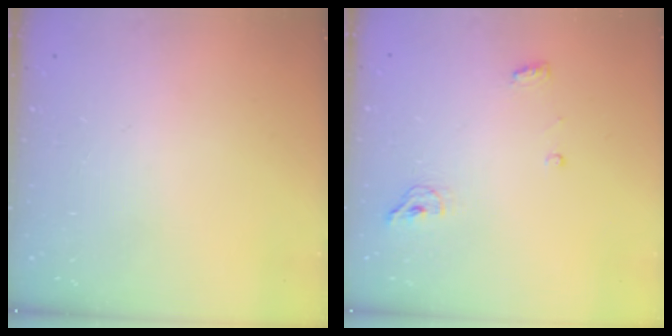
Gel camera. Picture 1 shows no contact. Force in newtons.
{"total": 5.4, "press": 5.3, "slide": 1.1}